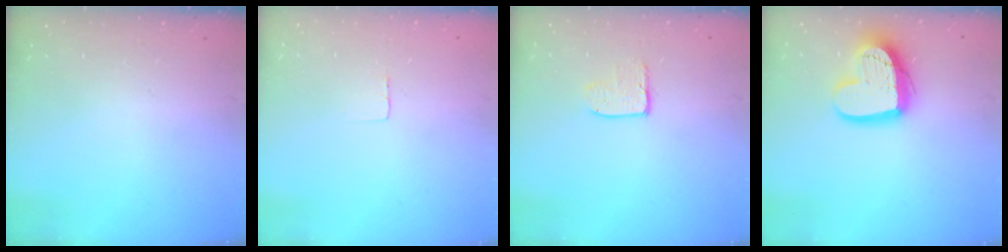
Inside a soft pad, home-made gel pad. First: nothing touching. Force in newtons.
{"total": 2.3, "press": 2.3, "slide": 0.1}
{"total": 3.8, "press": 3.8, "slide": 0.3}
{"total": 16.3, "press": 16.3, "slide": 1.3}